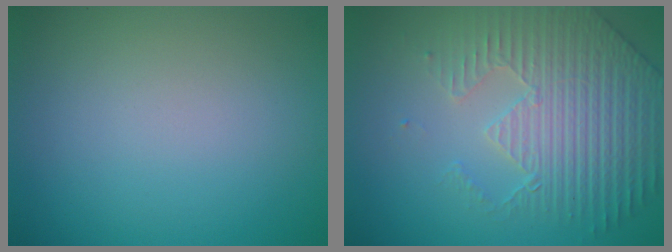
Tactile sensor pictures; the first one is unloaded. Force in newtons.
{"total": 4.4, "press": 4.3, "slide": 1.1}